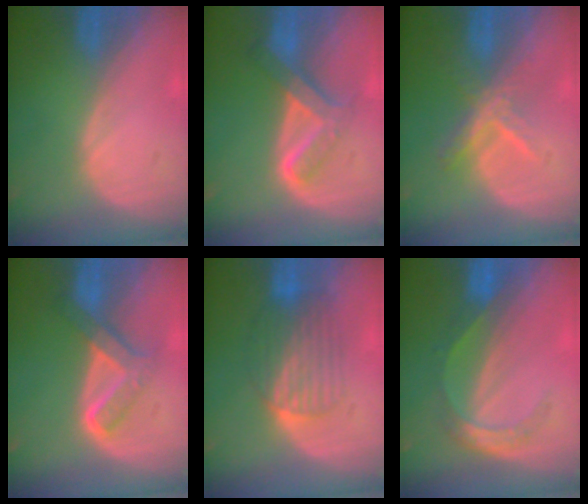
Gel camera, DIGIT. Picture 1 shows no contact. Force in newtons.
{"total": 6.7, "press": 5.6, "slide": 3.6}
{"total": 5.7, "press": 5.0, "slide": 2.7}
{"total": 5.4, "press": 5.4, "slide": 0.7}
{"total": 6.4, "press": 6.3, "slide": 1.3}
{"total": 5.6, "press": 4.8, "slide": 2.8}